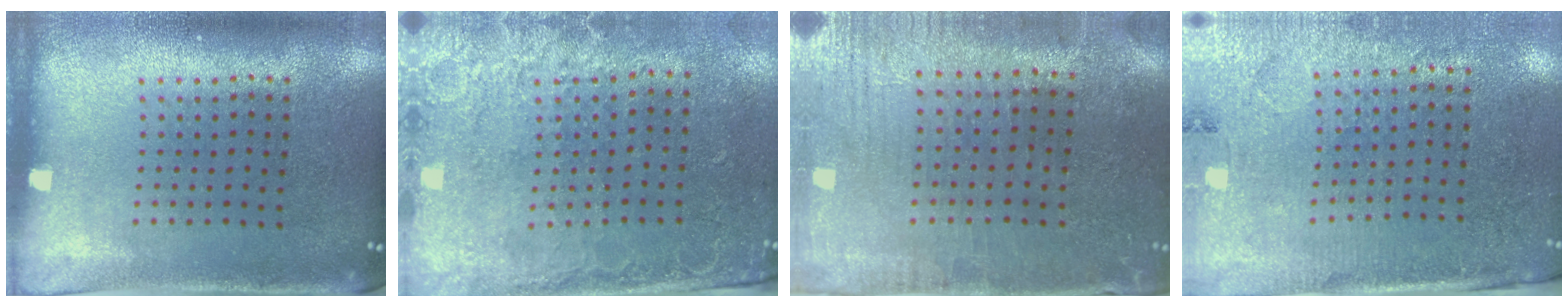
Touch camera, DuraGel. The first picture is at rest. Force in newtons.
{"total": 2.6, "press": 2.1, "slide": 1.5}
{"total": 0.5, "press": 0.3, "slide": 0.4}
{"total": 2.8, "press": 2.6, "slide": 1.1}